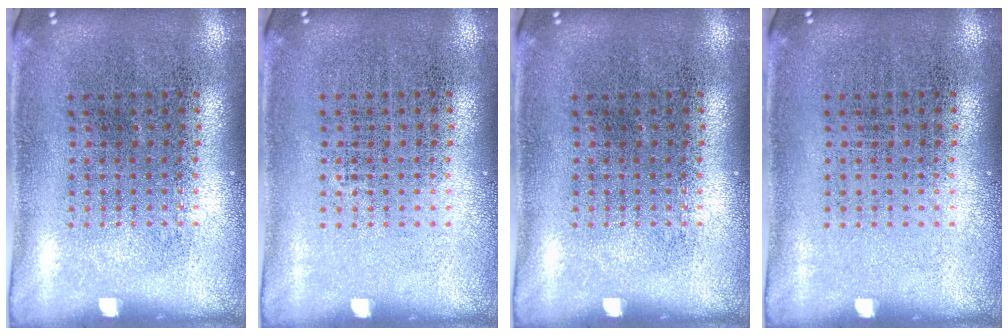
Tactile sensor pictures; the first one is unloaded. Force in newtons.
{"total": 0.0}
{"total": 0.0}
{"total": 0.0}